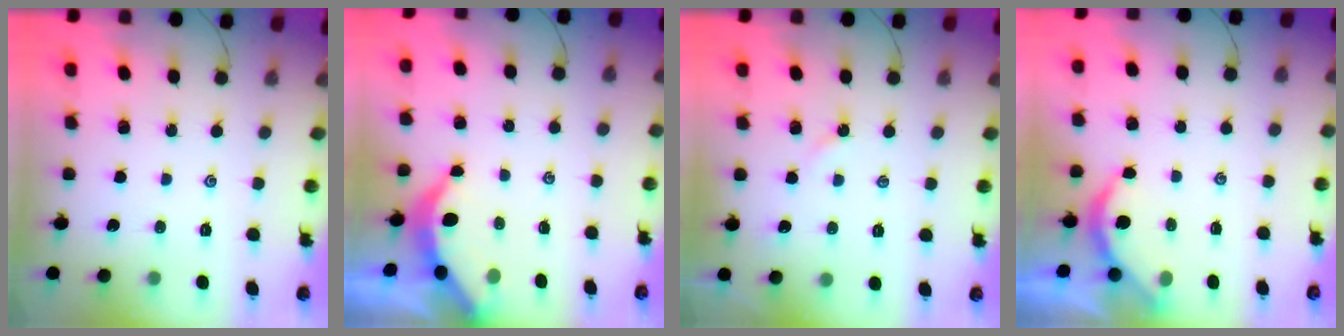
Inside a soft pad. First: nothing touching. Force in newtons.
{"total": 4.7, "press": 4.7, "slide": 0.5}
{"total": 2.7, "press": 2.7, "slide": 0.5}
{"total": 3.6, "press": 3.6, "slide": 0.4}